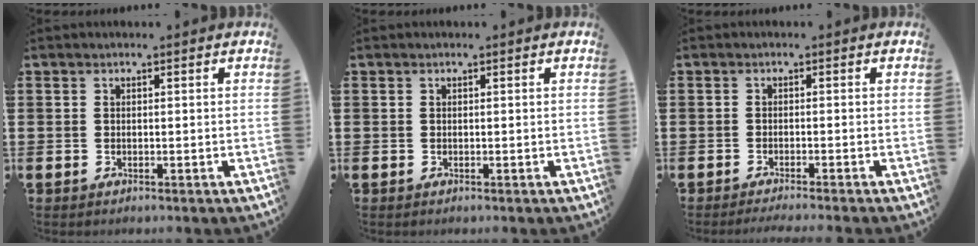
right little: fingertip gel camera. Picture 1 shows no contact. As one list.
[{"total": 0.0}, {"total": 1.0, "force": [-0.9, -0.2, 0.3], "torque": [-0.005, -0.002, -0.017]}]